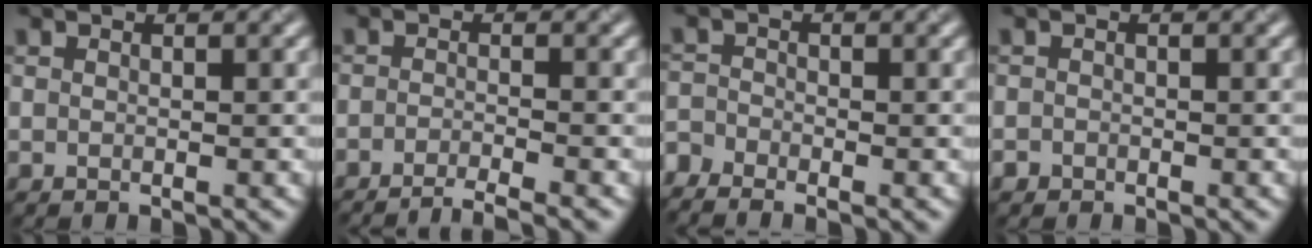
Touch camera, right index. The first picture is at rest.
{"total": 3.2, "force": [-2.5, 0.3, 2.0], "torque": [-0.033, 0.004, -0.051]}
{"total": 2.5, "force": [-2.4, 0.5, 0.7], "torque": [-0.027, -0.014, -0.049]}
{"total": 0.6, "force": [-0.4, 0.4, -0.1], "torque": [0.004, 0.001, -0.009]}